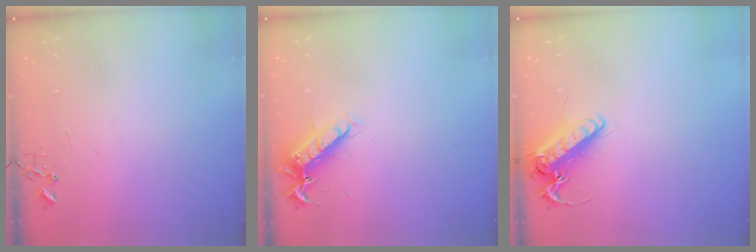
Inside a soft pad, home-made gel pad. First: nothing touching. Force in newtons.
{"total": 12.9, "press": 12.8, "slide": 1.4}
{"total": 14.6, "press": 14.4, "slide": 2.6}